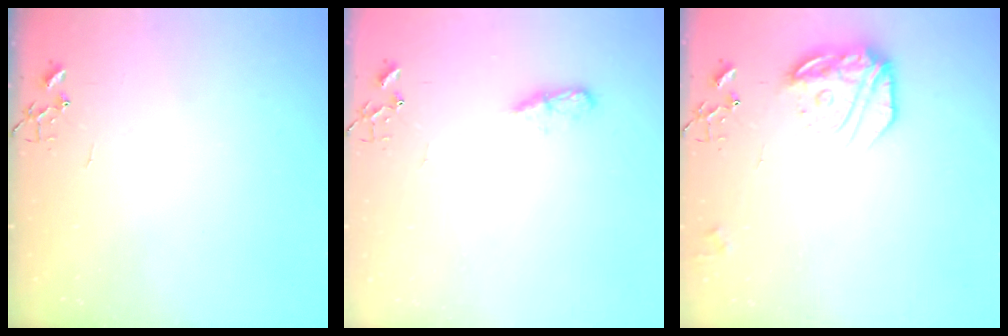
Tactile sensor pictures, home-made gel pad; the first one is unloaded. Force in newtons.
{"total": 5.1, "press": 5.1, "slide": 0.5}
{"total": 16.4, "press": 16.3, "slide": 1.3}